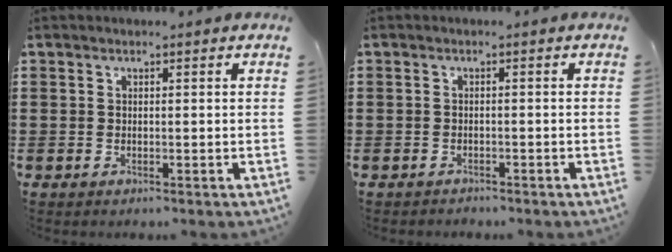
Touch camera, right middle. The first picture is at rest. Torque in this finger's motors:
{"motor_torque": [-0.68, 0.42, -0.63, -0.14]}